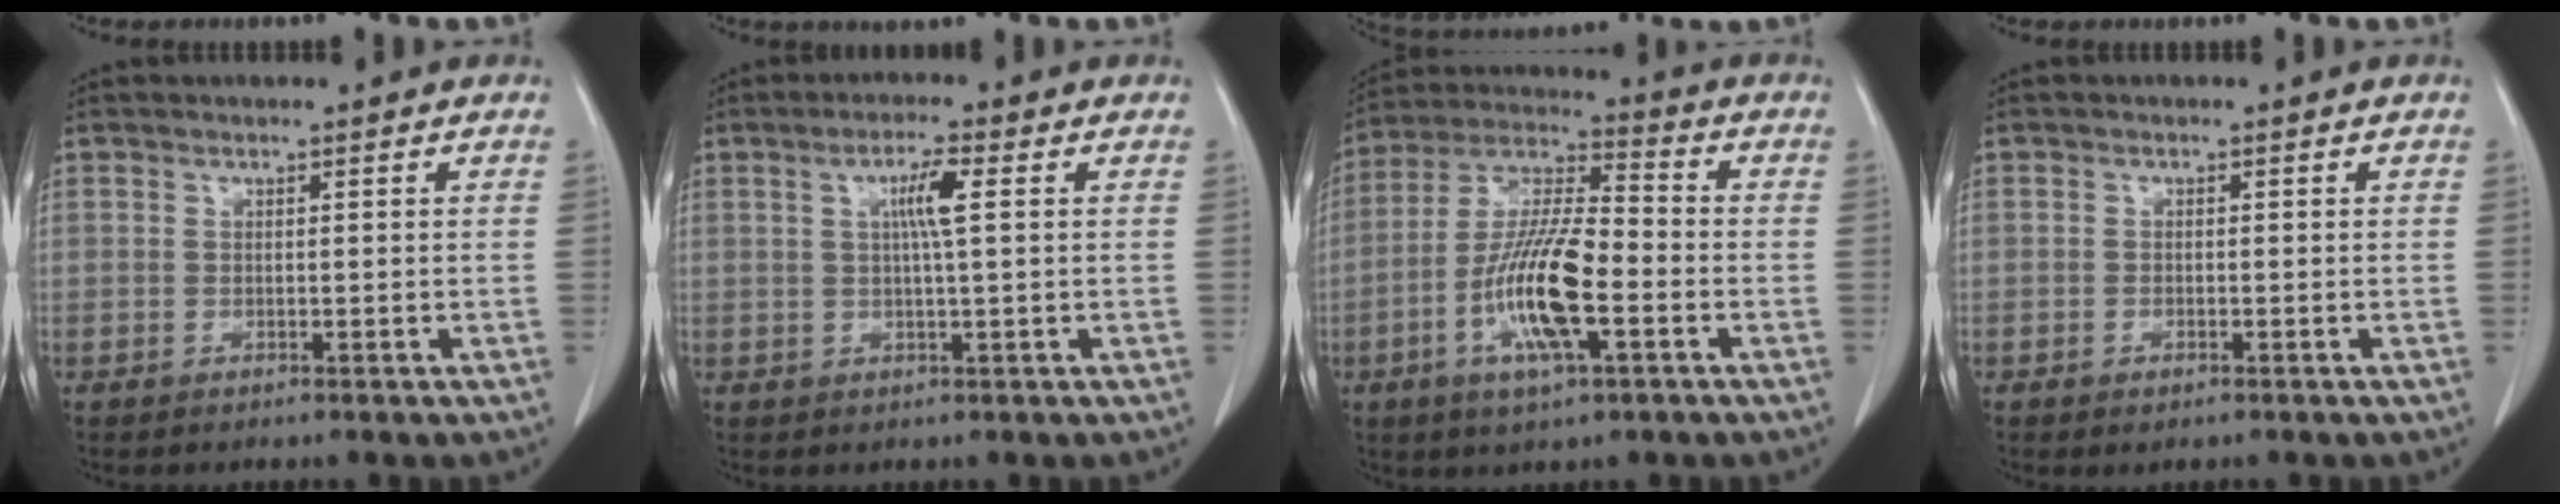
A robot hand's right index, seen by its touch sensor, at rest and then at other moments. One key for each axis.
{"total": 4.2, "fx": 1.0, "fy": -0.1, "fz": 4.1, "tx": -0.075, "ty": 0.002, "tz": 0.017}
{"total": 14.1, "fx": -4.2, "fy": 3.1, "fz": 13.1, "tx": -0.263, "ty": -0.003, "tz": -0.079}
{"total": 0.9, "fx": -0.5, "fy": 0.5, "fz": 0.6, "tx": -0.011, "ty": 0.000, "tz": -0.001}